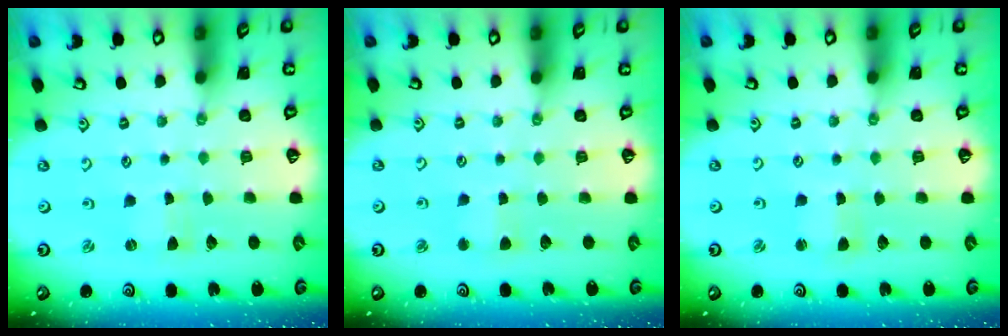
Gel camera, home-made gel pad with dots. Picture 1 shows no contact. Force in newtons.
{"total": 3.4, "press": 3.4, "slide": 0.2}
{"total": 1.0, "press": 1.0, "slide": 0.2}